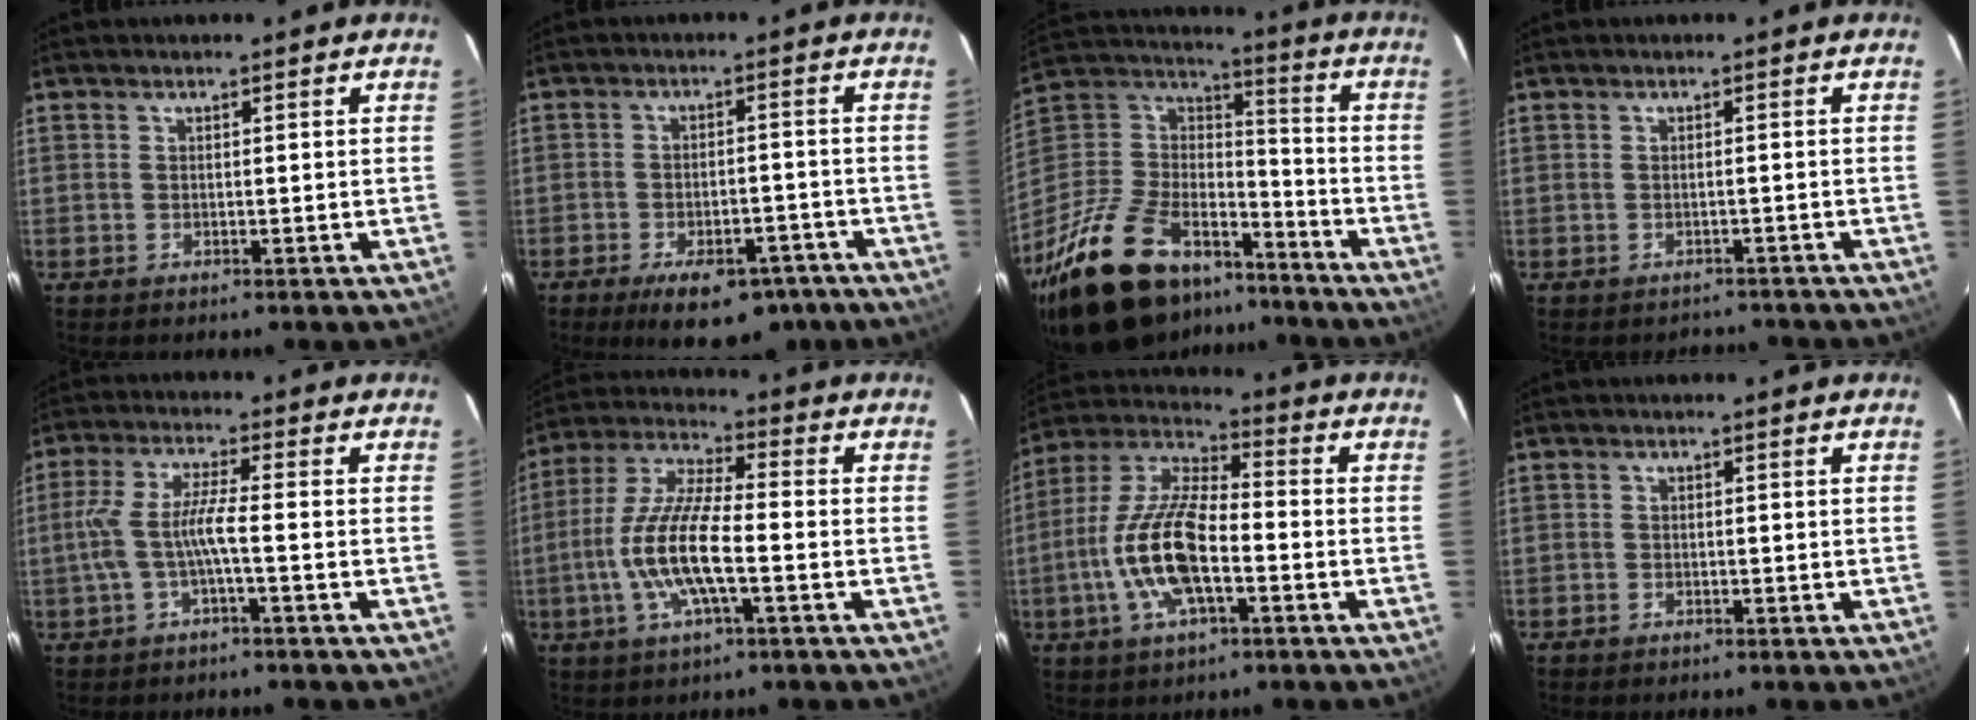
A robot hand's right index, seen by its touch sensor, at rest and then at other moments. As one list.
[{"total": 12.7, "force": [-8.8, 5.7, 7.2], "torque": [-0.130, -0.003, -0.118]}, {"total": 30.3, "force": [-21.2, 15.3, 15.3], "torque": [-0.327, 0.014, -0.325]}, {"total": 3.4, "force": [-3.1, 1.4, 0.2], "torque": [0.005, 0.008, -0.033]}, {"total": 6.4, "force": [-1.9, 0.2, 6.0], "torque": [-0.134, 0.003, -0.030]}, {"total": 13.0, "force": [-3.4, 3.0, 12.2], "torque": [-0.255, -0.003, -0.067]}, {"total": 15.2, "force": [-4.3, 5.7, 13.4], "torque": [-0.279, 0.000, -0.087]}, {"total": 1.0, "force": [-0.8, 0.6, 0.0], "torque": [-0.004, 0.003, -0.014]}]